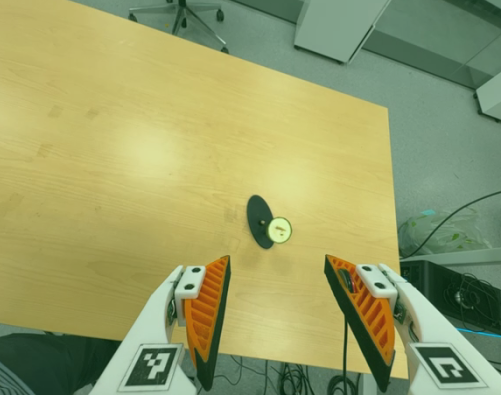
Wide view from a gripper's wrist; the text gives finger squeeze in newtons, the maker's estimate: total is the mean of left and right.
{"total": 0.0}